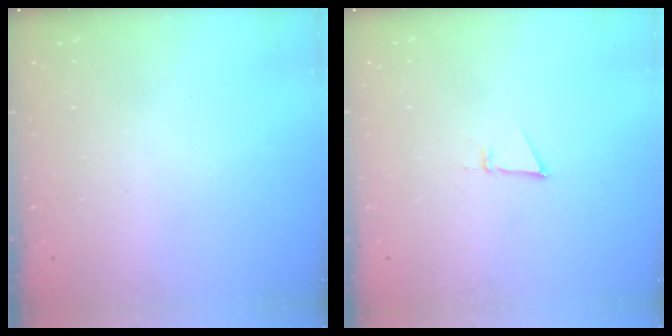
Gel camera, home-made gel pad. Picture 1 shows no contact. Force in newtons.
{"total": 4.3, "press": 4.2, "slide": 0.7}